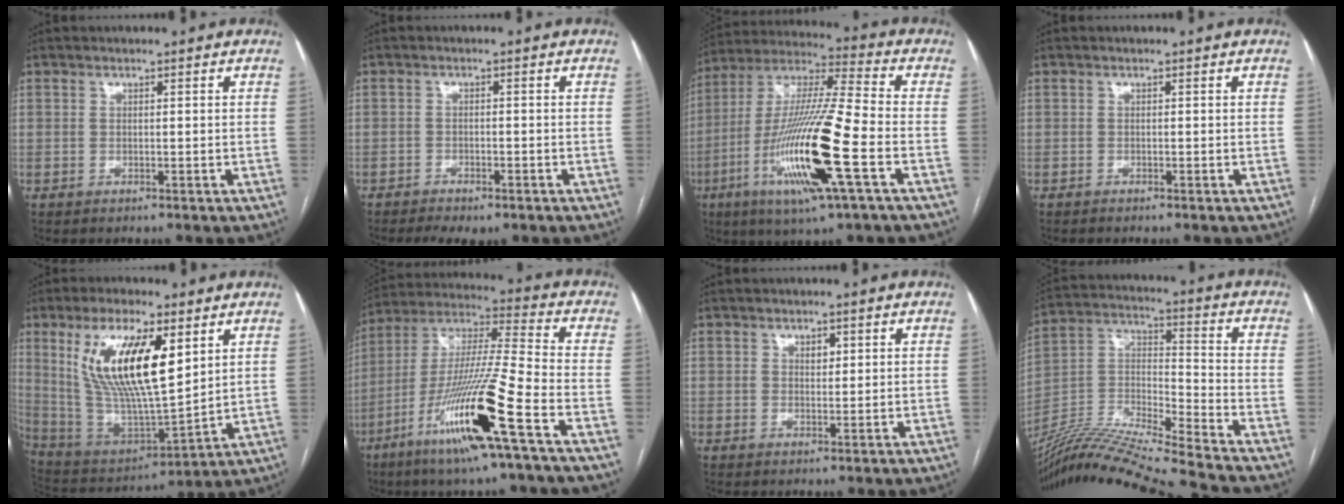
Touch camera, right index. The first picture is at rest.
{"total": 5.6, "force": [-4.1, 2.5, 2.8], "torque": [-0.045, -0.003, -0.056]}
{"total": 20.7, "force": [-7.0, 1.2, 19.4], "torque": [-0.404, -0.025, -0.133]}
{"total": 0.9, "force": [-0.9, 0.3, 0.2], "torque": [-0.007, -0.001, -0.014]}
{"total": 18.5, "force": [6.8, 5.0, 16.5], "torque": [-0.329, 0.006, 0.134]}
{"total": 19.4, "force": [-9.3, -0.4, 17.0], "torque": [-0.357, -0.037, -0.180]}
{"total": 1.7, "force": [0.5, 1.1, 1.1], "torque": [-0.019, 0.003, 0.009]}
{"total": 22.4, "force": [-20.3, -1.1, 9.4], "torque": [-0.210, -0.018, -0.364]}